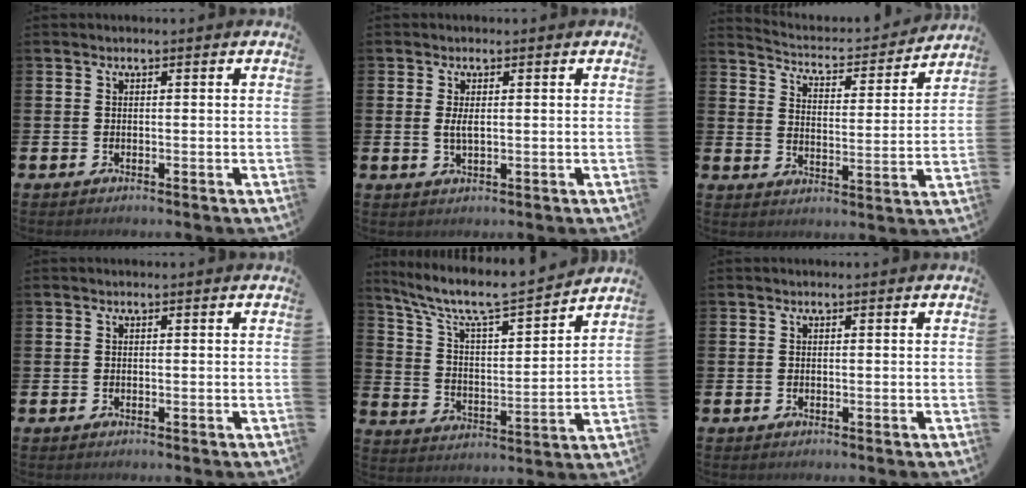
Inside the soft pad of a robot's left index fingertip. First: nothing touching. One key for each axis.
{"total": 2.1, "fx": 0.3, "fy": 0.8, "fz": 1.9, "tx": -0.037, "ty": 0.003, "tz": 0.004}
{"total": 4.2, "fx": 4.1, "fy": 0.9, "fz": 0.5, "tx": -0.038, "ty": -0.039, "tz": 0.063}
{"total": 0.0}
{"total": 8.2, "fx": 7.3, "fy": 1.2, "fz": 3.4, "tx": -0.103, "ty": -0.052, "tz": 0.121}
{"total": 0.0}